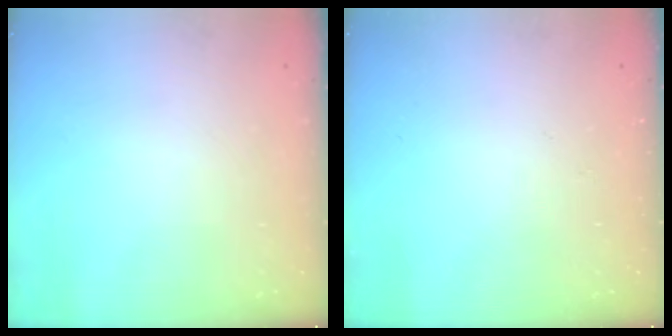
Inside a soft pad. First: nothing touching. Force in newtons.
{"total": 0.0}